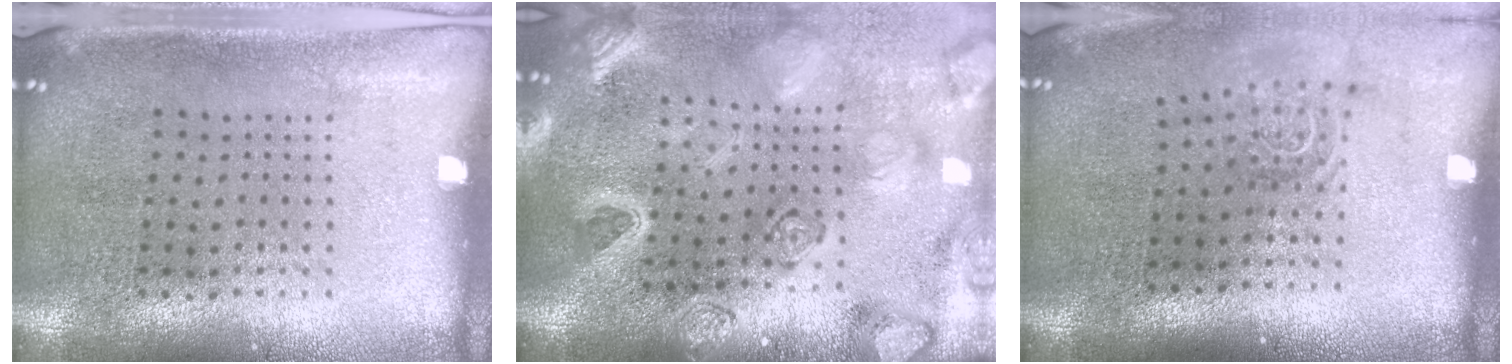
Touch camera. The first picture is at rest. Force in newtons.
{"total": 3.7, "press": 3.1, "slide": 2.0}
{"total": 1.6, "press": 1.1, "slide": 1.1}